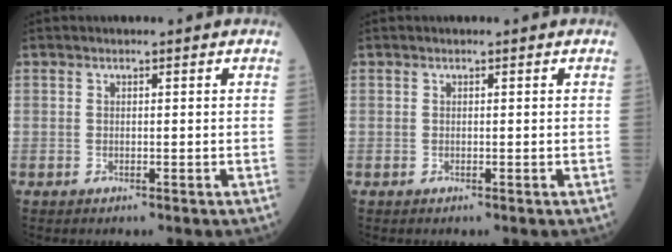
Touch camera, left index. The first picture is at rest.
{"total": 0.0}